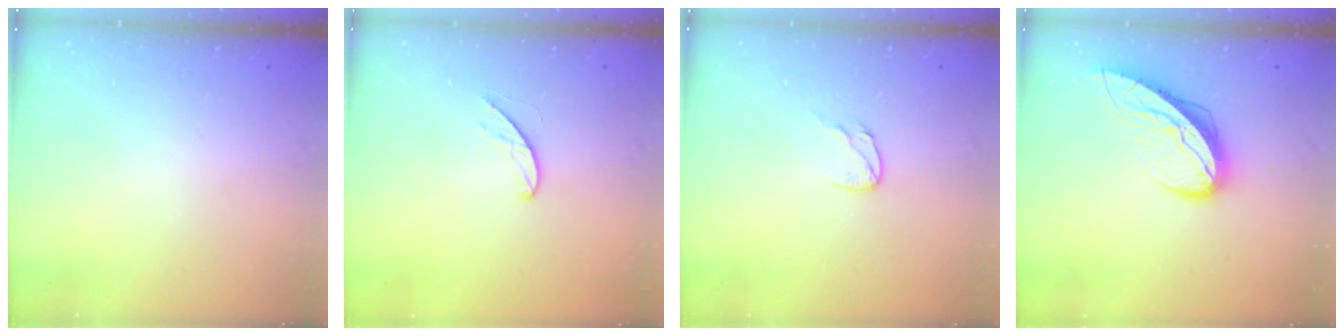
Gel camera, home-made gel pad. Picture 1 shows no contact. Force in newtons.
{"total": 4.8, "press": 4.8, "slide": 0.3}
{"total": 5.1, "press": 5.1, "slide": 0.4}
{"total": 9.1, "press": 9.0, "slide": 1.0}